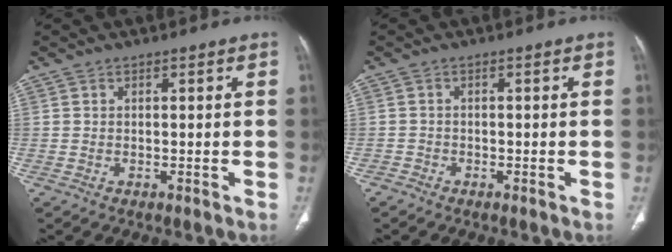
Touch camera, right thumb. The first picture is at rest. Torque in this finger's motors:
{"motor_torque": [-0.29, -0.29, -0.03, -0.11, -0.04]}